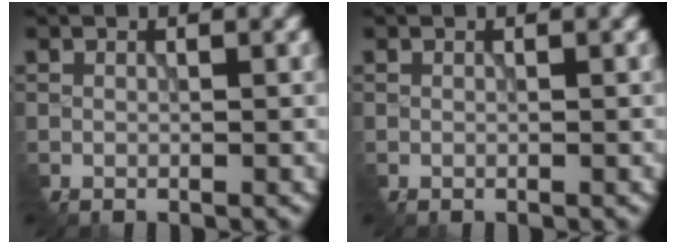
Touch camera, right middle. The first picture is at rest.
{"total": 0.0}